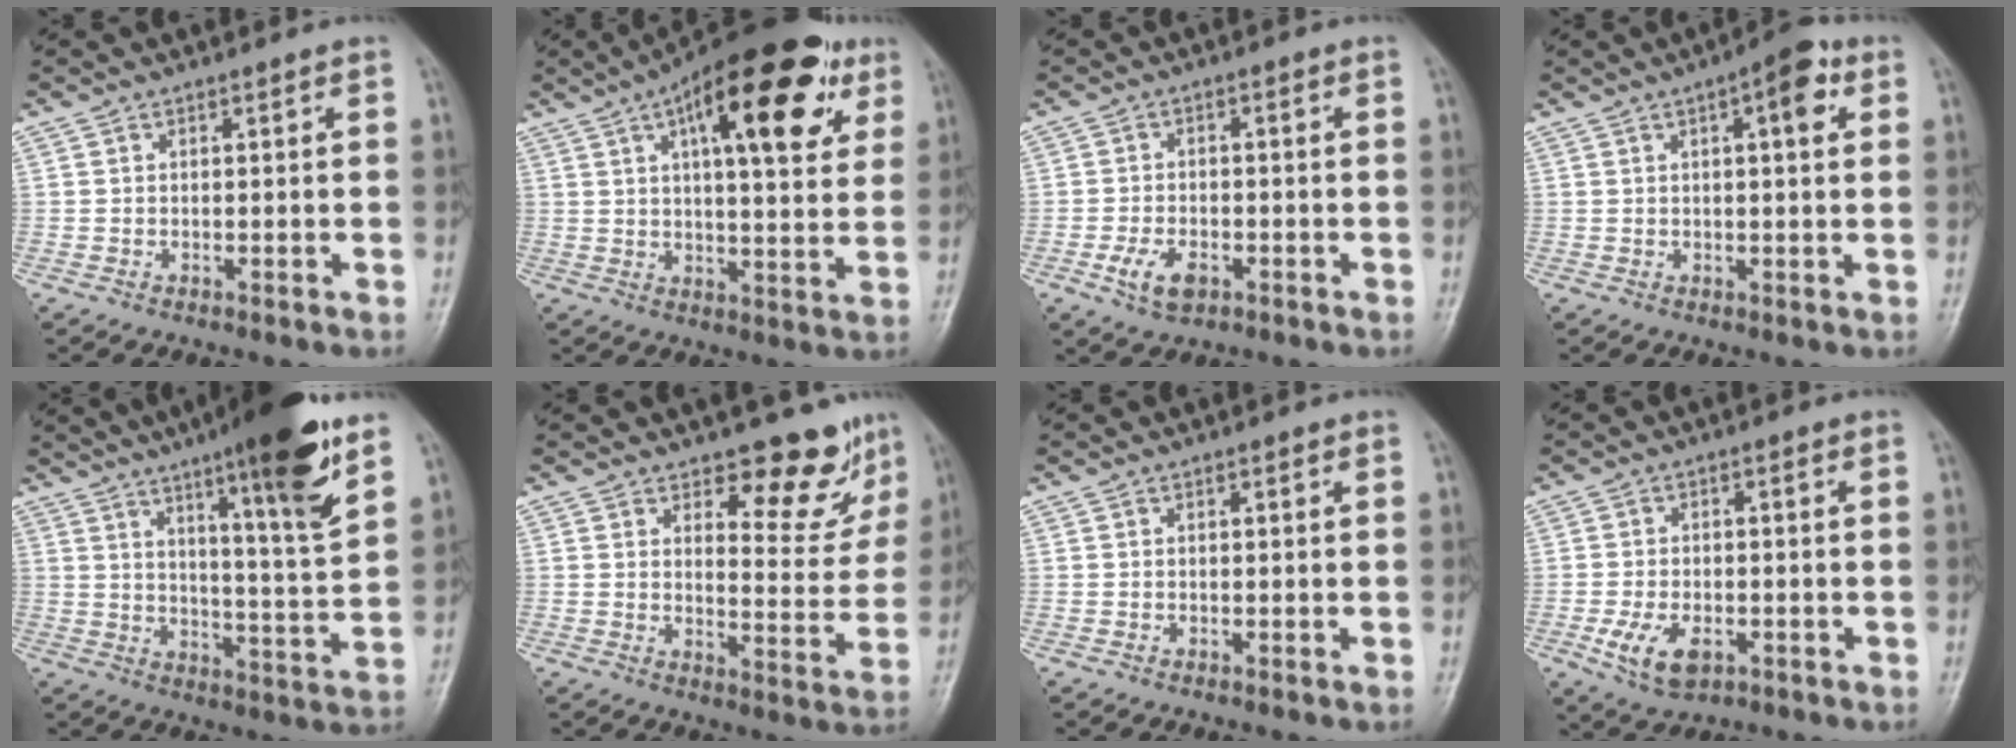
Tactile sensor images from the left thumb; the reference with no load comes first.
{"total": 22.2, "force": [9.9, 8.4, 18.0], "torque": [-0.241, -0.006, 0.140]}
{"total": 5.4, "force": [-2.4, 3.1, 3.7], "torque": [-0.068, 0.008, -0.042]}
{"total": 6.6, "force": [2.5, 2.2, 5.7], "torque": [-0.067, 0.005, 0.026]}
{"total": 17.0, "force": [10.3, 2.2, 13.4], "torque": [-0.185, -0.056, 0.154]}
{"total": 10.0, "force": [8.1, 4.1, 4.2], "torque": [-0.016, -0.068, 0.106]}
{"total": 0.0}
{"total": 7.2, "force": [-2.7, 4.2, 5.2], "torque": [-0.097, 0.001, -0.042]}